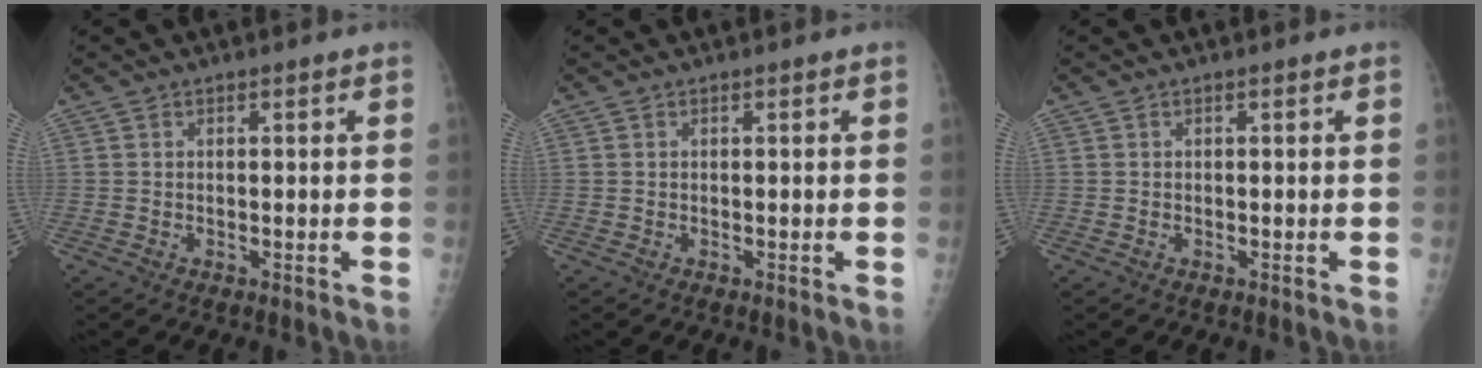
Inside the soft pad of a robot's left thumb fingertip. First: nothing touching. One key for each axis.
{"total": 0.0}
{"total": 0.0}